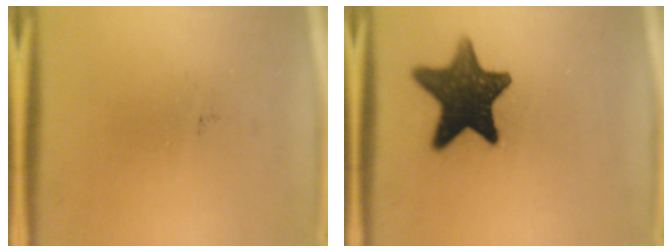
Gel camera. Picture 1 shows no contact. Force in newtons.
{"total": 13.1}